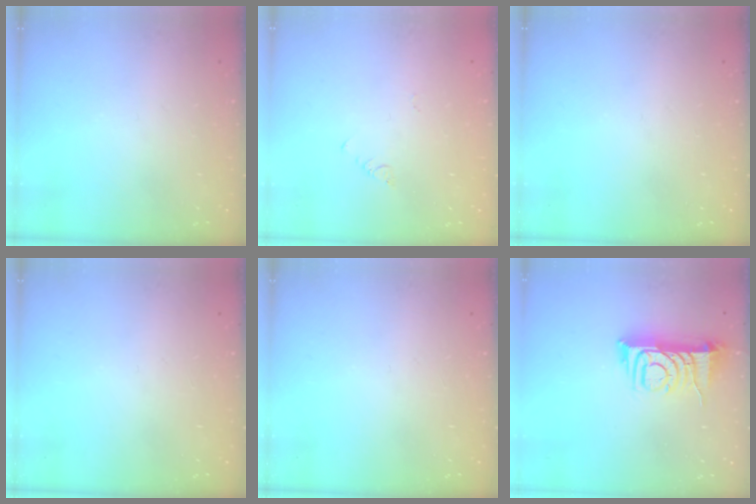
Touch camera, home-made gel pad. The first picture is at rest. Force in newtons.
{"total": 1.9, "press": 1.9, "slide": 0.4}
{"total": 0.0}
{"total": 0.0}
{"total": 0.0}
{"total": 9.5, "press": 9.5, "slide": 0.7}